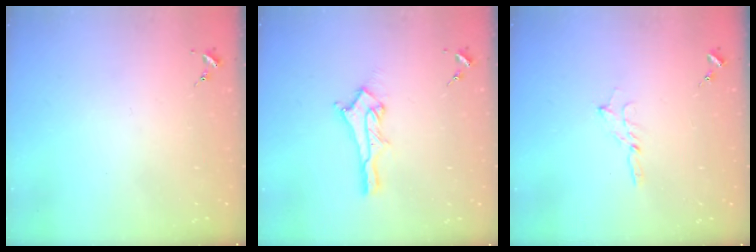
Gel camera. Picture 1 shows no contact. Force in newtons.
{"total": 11.8, "press": 11.8, "slide": 0.6}
{"total": 2.7, "press": 2.7, "slide": 0.2}